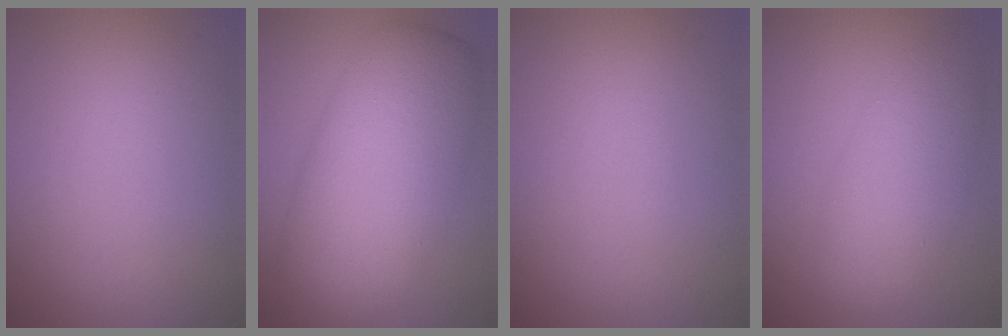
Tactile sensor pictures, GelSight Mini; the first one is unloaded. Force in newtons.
{"total": 10.0, "press": 10.0, "slide": 0.2}
{"total": 0.0}
{"total": 5.0, "press": 5.0, "slide": 0.2}